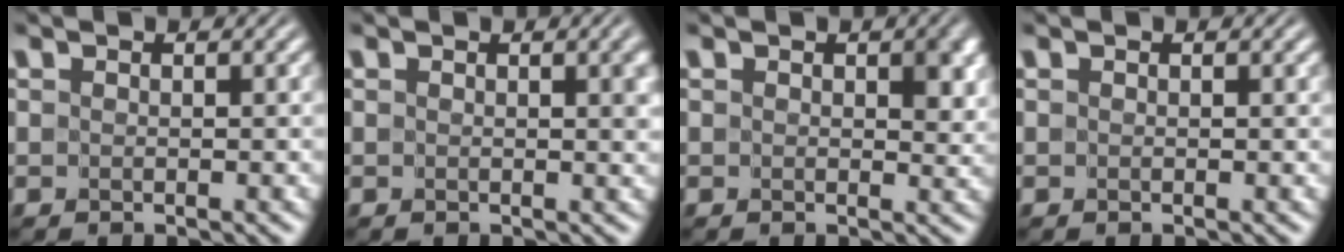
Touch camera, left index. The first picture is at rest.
{"total": 1.2, "force": [0.3, 0.3, 1.2], "torque": [-0.010, -0.001, 0.005]}
{"total": 2.9, "force": [0.6, 1.7, 2.3], "torque": [-0.026, -0.003, 0.011]}
{"total": 0.0}